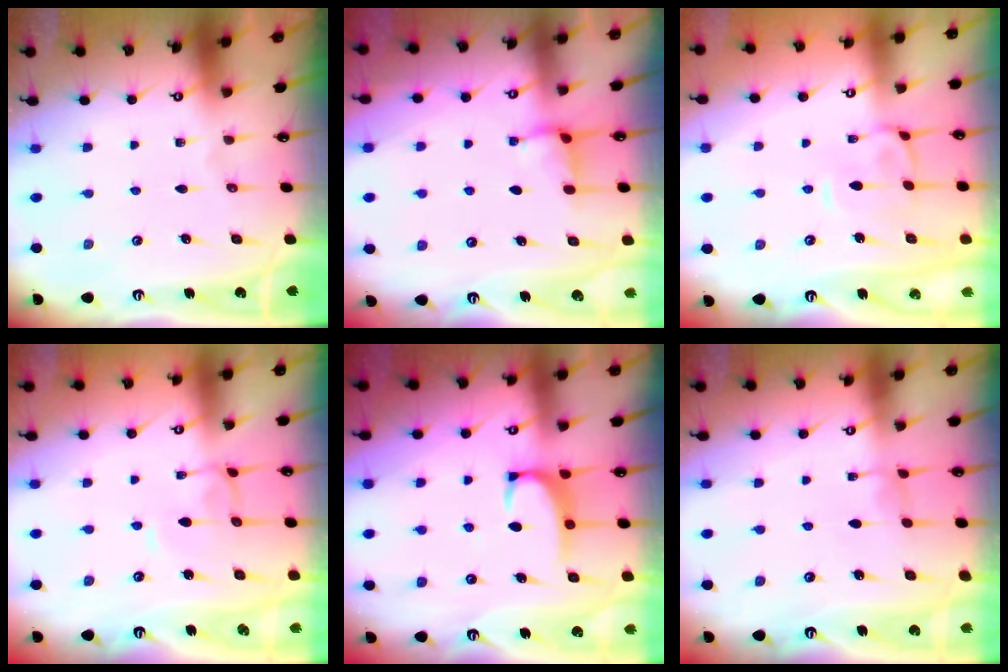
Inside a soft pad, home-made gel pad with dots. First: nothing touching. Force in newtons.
{"total": 2.6, "press": 2.6, "slide": 0.4}
{"total": 2.0, "press": 1.6, "slide": 1.1}
{"total": 1.4, "press": 1.3, "slide": 0.4}
{"total": 2.3, "press": 2.2, "slide": 0.7}
{"total": 0.7, "press": 0.4, "slide": 0.6}